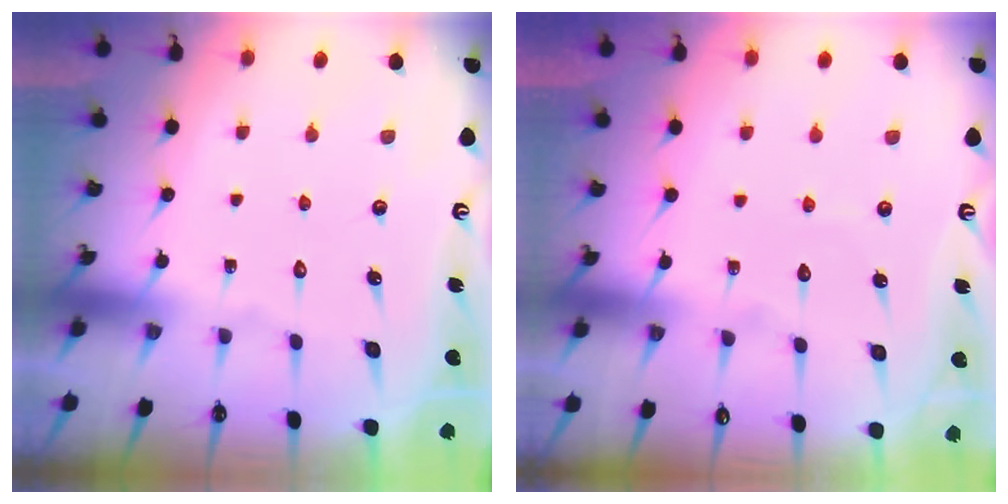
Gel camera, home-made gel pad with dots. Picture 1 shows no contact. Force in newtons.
{"total": 2.6, "press": 2.6, "slide": 0.1}